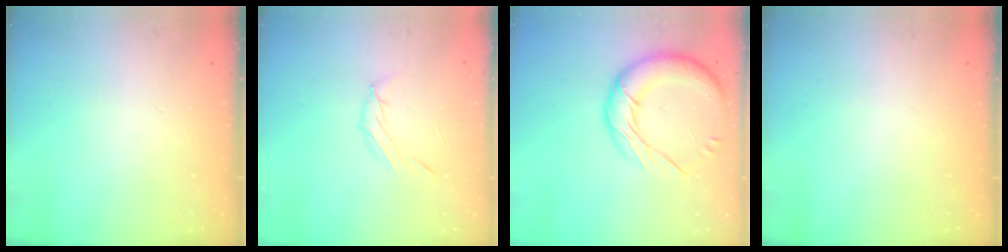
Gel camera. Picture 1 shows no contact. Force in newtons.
{"total": 6.8, "press": 6.8, "slide": 0.5}
{"total": 16.6, "press": 16.4, "slide": 2.3}
{"total": 0.0}